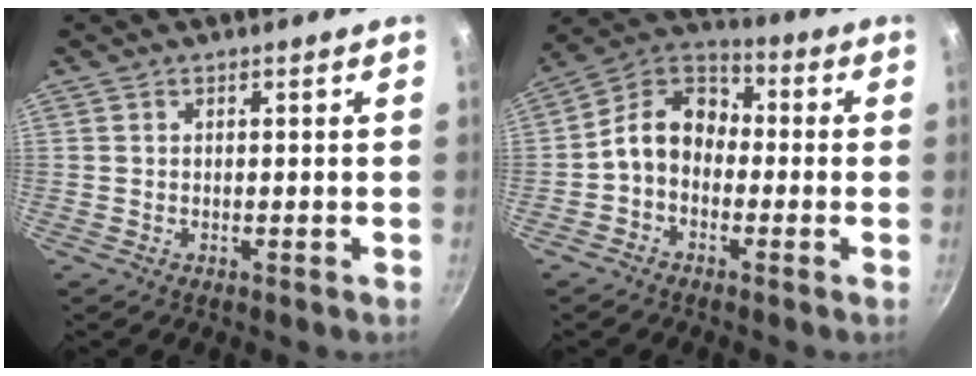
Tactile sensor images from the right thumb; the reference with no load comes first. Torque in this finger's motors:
{"motor_torque": [-0.19, 0.56, 1.01, -0.31, 0.06]}